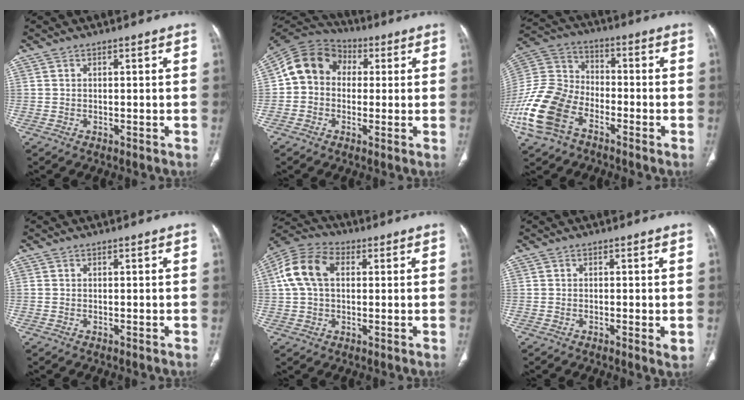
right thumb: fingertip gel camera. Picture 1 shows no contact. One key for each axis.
{"total": 11.1, "fx": 0.8, "fy": 9.6, "fz": 5.6, "tx": -0.085, "ty": 0.031, "tz": -0.002}
{"total": 17.5, "fx": -8.4, "fy": 11.2, "fz": 10.5, "tx": -0.228, "ty": 0.040, "tz": -0.170}
{"total": 0.0}
{"total": 11.1, "fx": 2.1, "fy": 7.4, "fz": 8.0, "tx": -0.161, "ty": 0.029, "tz": 0.033}
{"total": 2.3, "fx": -0.3, "fy": 0.5, "fz": 2.2, "tx": -0.038, "ty": -0.008, "tz": -0.009}